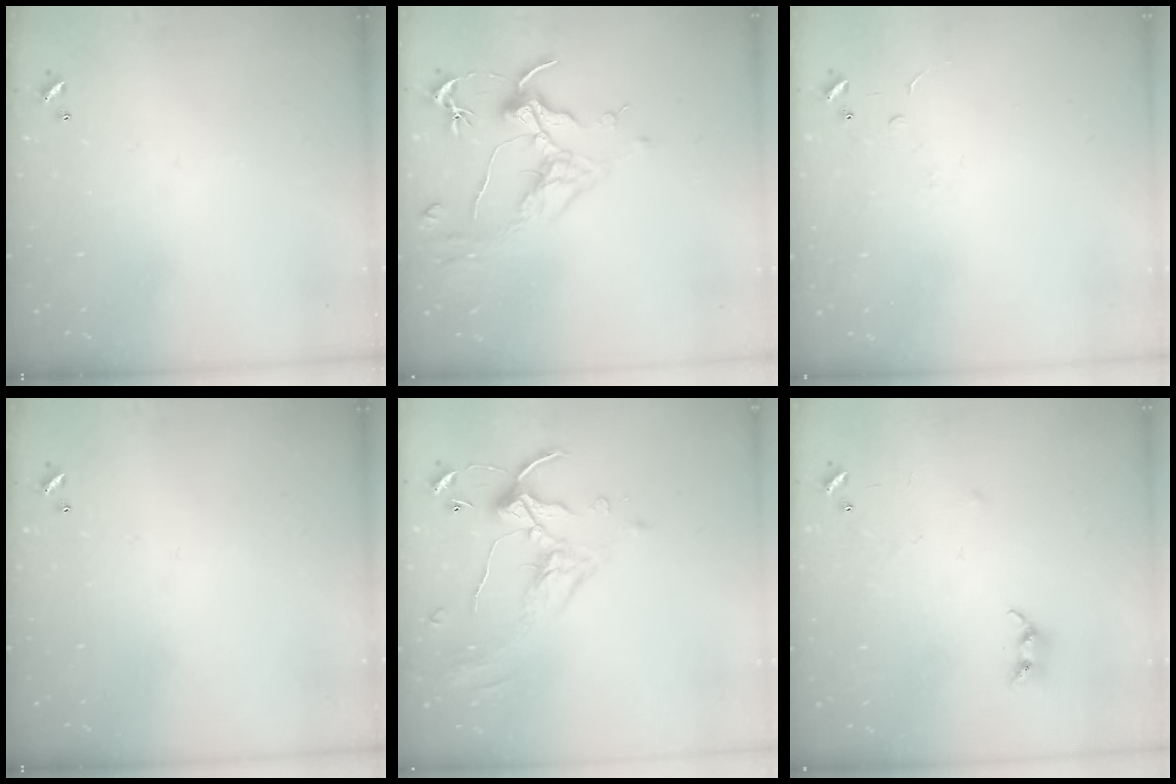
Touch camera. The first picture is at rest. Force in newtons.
{"total": 1.7, "press": 1.5, "slide": 0.9}
{"total": 6.5, "press": 6.5, "slide": 0.6}
{"total": 0.0}
{"total": 1.1, "press": 0.5, "slide": 1.0}
{"total": 5.1, "press": 5.1, "slide": 0.5}